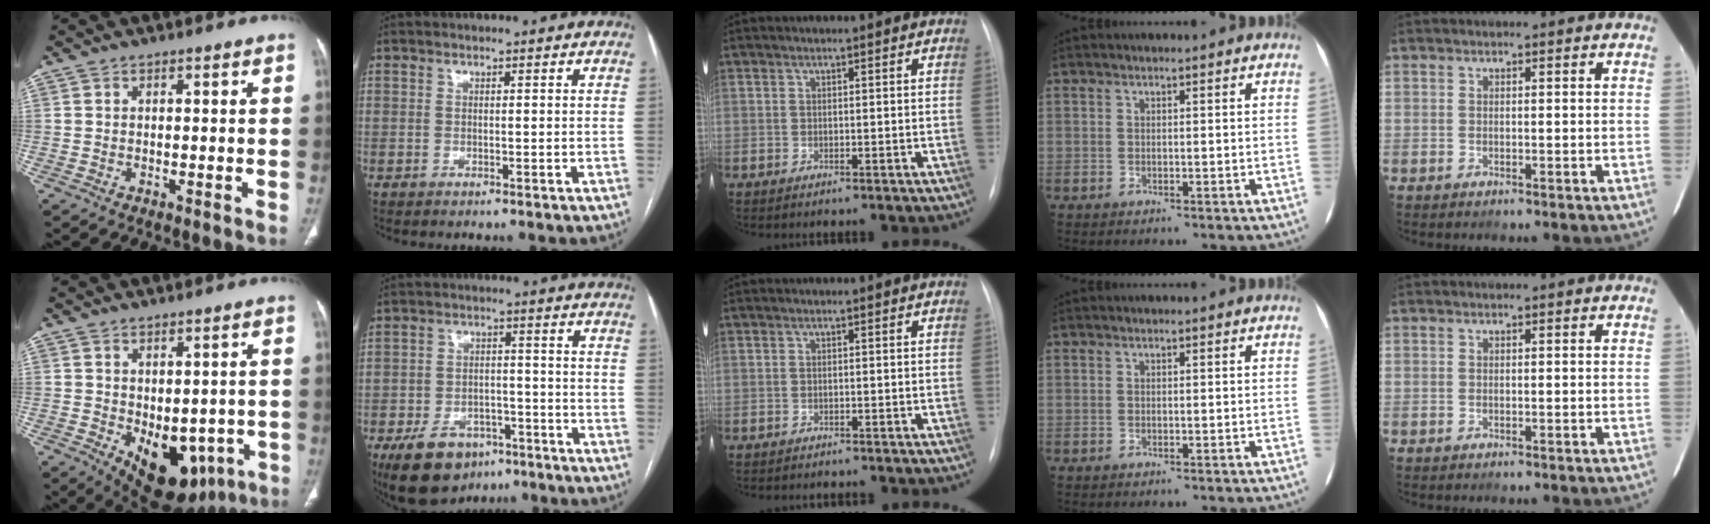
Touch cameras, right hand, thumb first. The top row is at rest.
{"thumb": {"total": 13.3, "force": [-4.0, 8.2, 9.7], "torque": [-0.104, -0.005, -0.032]}, "index": {"total": 11.1, "force": [-7.2, 6.6, 5.3], "torque": [-0.092, 0.006, -0.110]}, "middle": {"total": 1.3, "force": [-1.2, 0.4, 0.3], "torque": [-0.005, -0.002, -0.015]}}